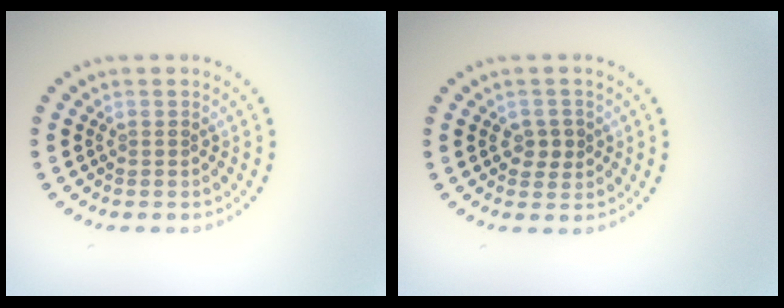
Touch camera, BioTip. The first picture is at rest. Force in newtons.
{"total": 1.9, "press": 1.8, "slide": 0.4}